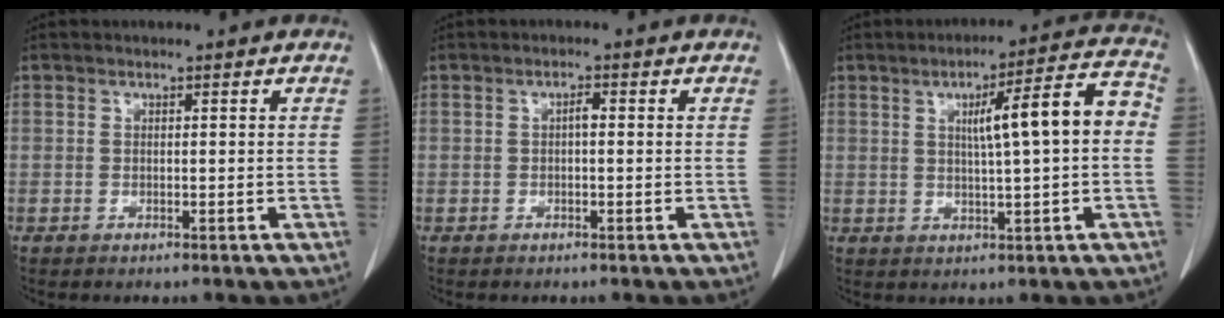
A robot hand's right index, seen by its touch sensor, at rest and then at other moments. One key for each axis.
{"total": 1.1, "fx": 0.0, "fy": 0.4, "fz": 1.1, "tx": -0.020, "ty": 0.003, "tz": -0.002}
{"total": 10.3, "fx": 0.9, "fy": 0.9, "fz": 10.2, "tx": -0.143, "ty": 0.026, "tz": 0.012}